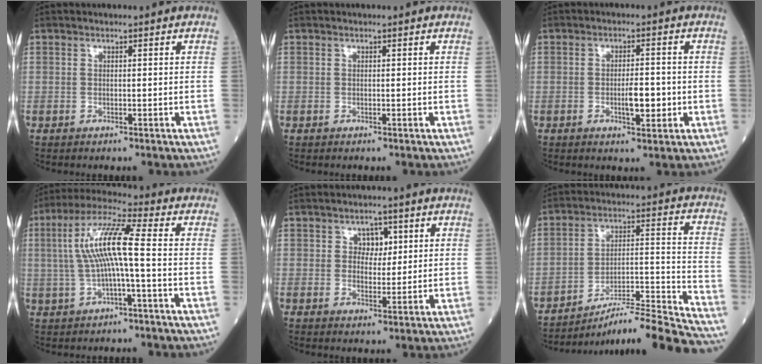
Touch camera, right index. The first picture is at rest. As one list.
[{"total": 0.0}, {"total": 4.2, "force": [-0.9, 1.0, 4.0], "torque": [-0.066, 0.001, -0.008]}, {"total": 9.8, "force": [0.1, 0.5, 9.8], "torque": [-0.196, 0.023, 0.001]}, {"total": 3.3, "force": [1.3, 2.2, 2.0], "torque": [-0.022, 0.004, 0.022]}, {"total": 19.6, "force": [-18.2, -1.1, 7.1], "torque": [-0.086, 0.018, -0.271]}]